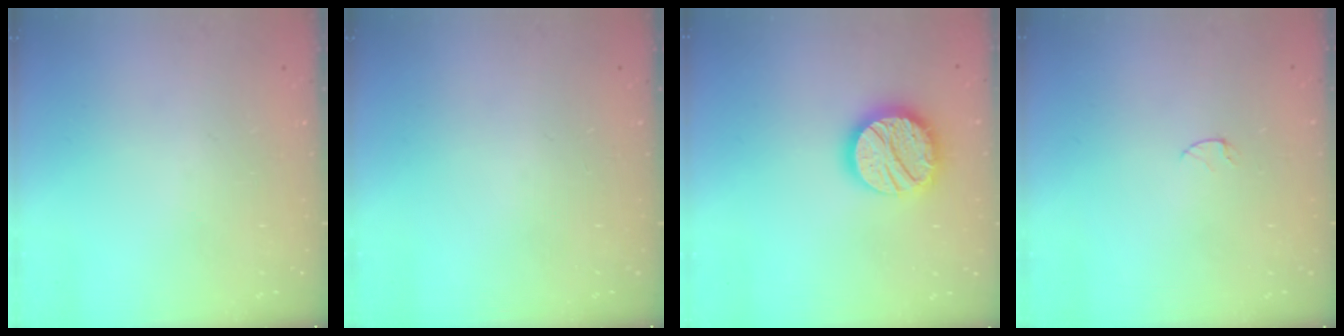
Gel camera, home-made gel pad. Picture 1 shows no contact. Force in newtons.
{"total": 0.0}
{"total": 17.8, "press": 17.7, "slide": 1.4}
{"total": 2.9, "press": 2.9, "slide": 0.3}